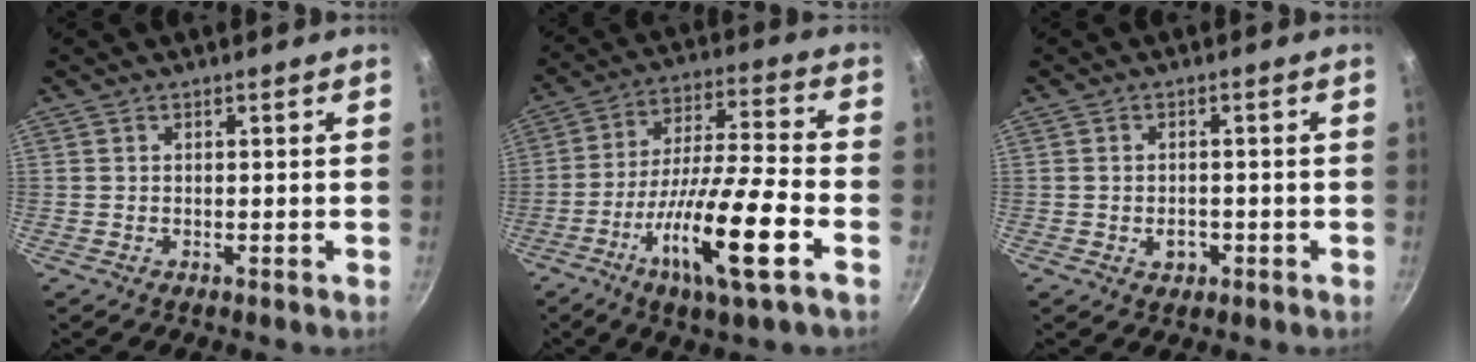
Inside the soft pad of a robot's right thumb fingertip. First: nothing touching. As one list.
[{"total": 18.2, "force": [-7.4, 2.9, 16.4], "torque": [-0.292, 0.030, -0.139]}, {"total": 2.8, "force": [-0.9, 2.1, 1.7], "torque": [-0.021, 0.007, -0.012]}]